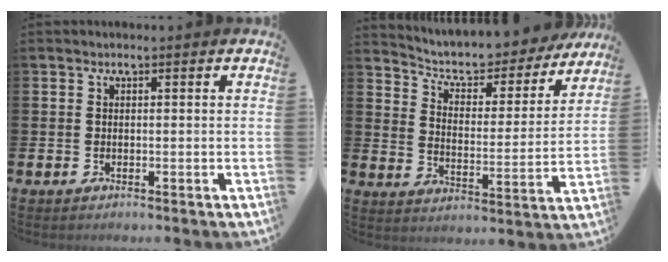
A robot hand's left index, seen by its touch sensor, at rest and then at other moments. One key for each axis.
{"total": 6.7, "fx": 6.2, "fy": 1.9, "fz": 1.4, "tx": -0.049, "ty": -0.052, "tz": 0.101}